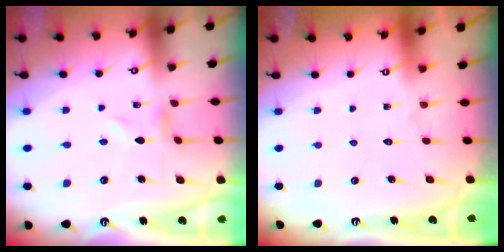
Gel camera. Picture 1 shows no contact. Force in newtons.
{"total": 1.7, "press": 1.7, "slide": 0.1}